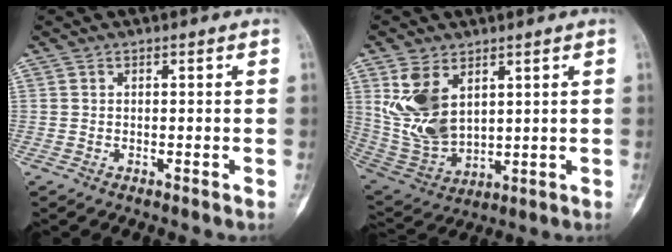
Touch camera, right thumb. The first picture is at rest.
{"total": 12.4, "force": [4.5, 7.5, 8.8], "torque": [-0.167, -0.021, 0.113]}